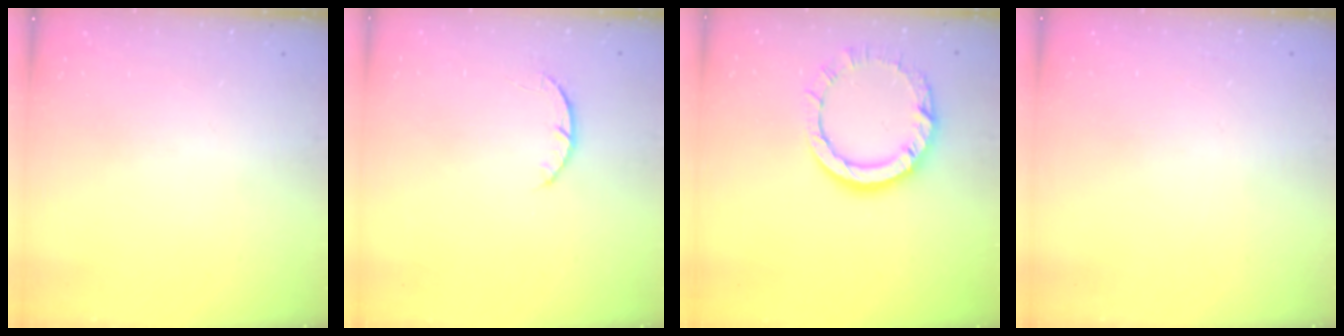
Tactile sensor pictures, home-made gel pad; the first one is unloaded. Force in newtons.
{"total": 2.6, "press": 2.5, "slide": 0.4}
{"total": 10.2, "press": 10.2, "slide": 0.9}
{"total": 2.5, "press": 2.5, "slide": 0.2}